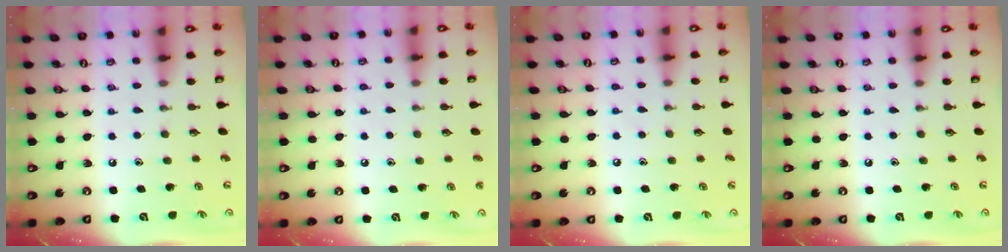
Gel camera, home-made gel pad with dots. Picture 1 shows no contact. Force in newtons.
{"total": 4.1, "press": 4.1, "slide": 0.4}
{"total": 3.4, "press": 3.4, "slide": 0.5}
{"total": 0.0}